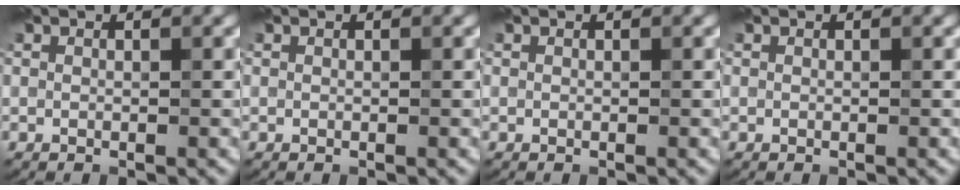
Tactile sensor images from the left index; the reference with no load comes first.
{"total": 0.0}
{"total": 0.0}
{"total": 0.0}